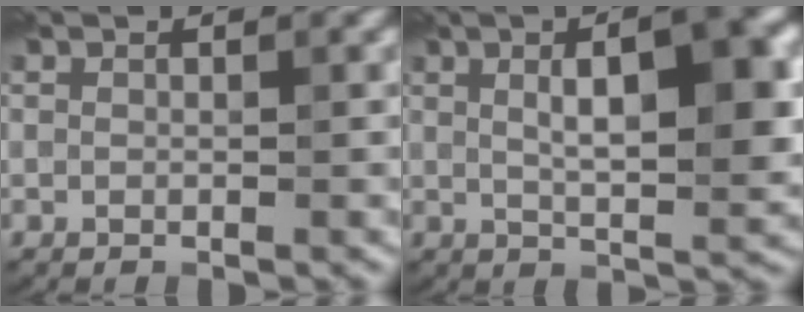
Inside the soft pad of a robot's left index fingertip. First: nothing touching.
{"total": 7.9, "force": [1.7, 2.3, 7.4], "torque": [-0.103, 0.010, 0.022]}